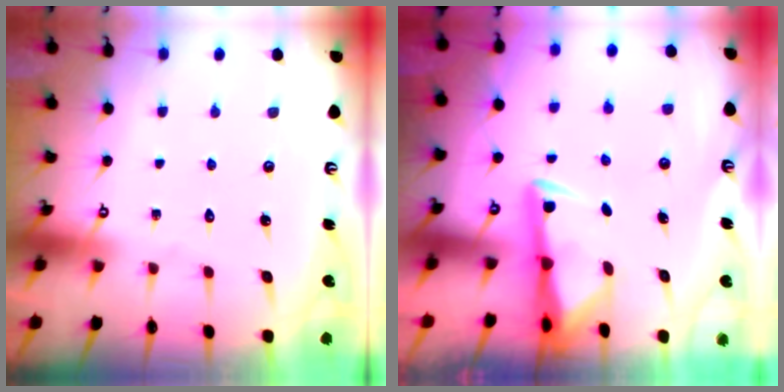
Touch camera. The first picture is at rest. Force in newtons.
{"total": 2.9, "press": 2.8, "slide": 0.5}